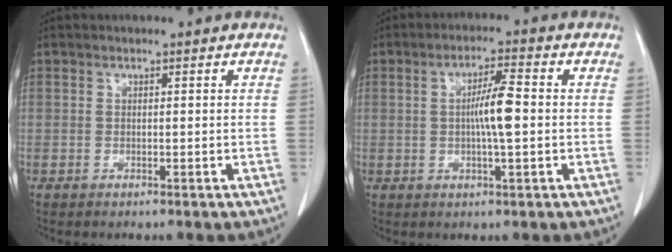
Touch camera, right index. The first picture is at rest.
{"total": 5.5, "force": [-0.3, 0.3, 5.5], "torque": [-0.100, 0.004, -0.009]}